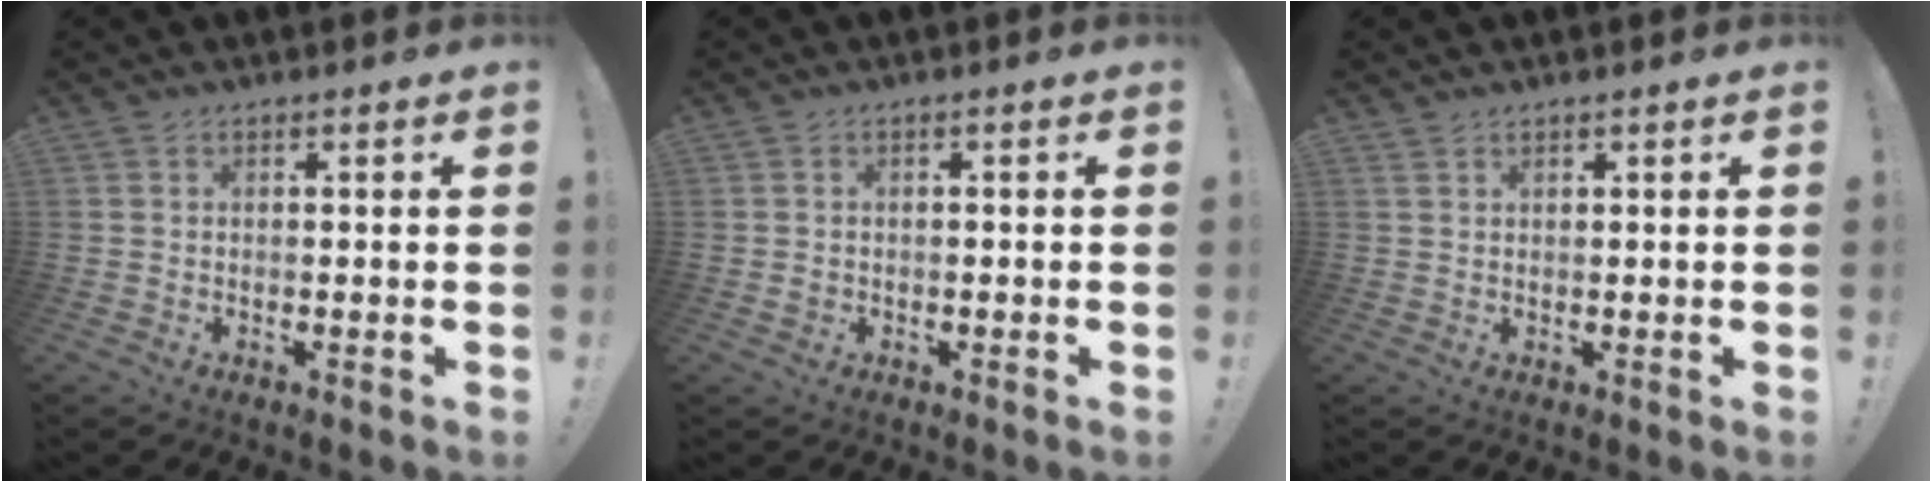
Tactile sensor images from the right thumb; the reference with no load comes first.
{"total": 1.0, "force": [-0.2, 0.9, 0.2], "torque": [-0.001, 0.005, -0.005]}
{"total": 1.1, "force": [0.9, 0.6, 0.3], "torque": [-0.002, -0.003, 0.017]}